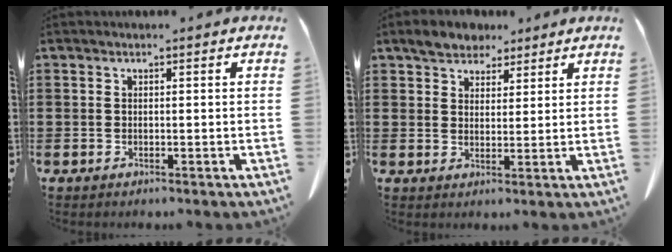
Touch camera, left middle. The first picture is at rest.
{"total": 4.2, "force": [3.6, 2.0, 0.7], "torque": [-0.020, -0.001, 0.067]}